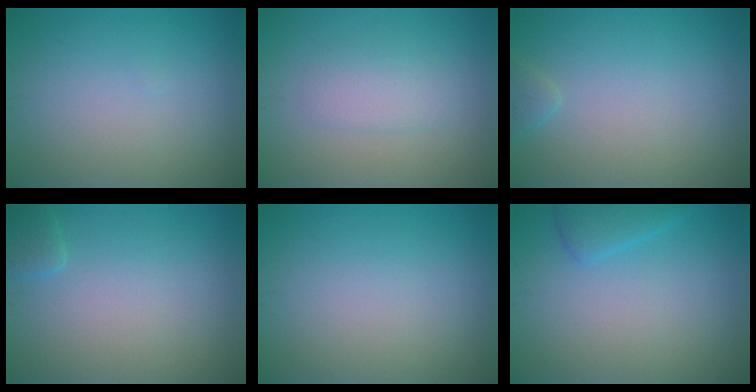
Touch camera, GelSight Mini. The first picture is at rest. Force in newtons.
{"total": 2.0, "press": 2.0, "slide": 0.1}
{"total": 1.0, "press": 1.0, "slide": 0.1}
{"total": 1.3, "press": 1.3, "slide": 0.1}
{"total": 0.0}
{"total": 2.0, "press": 2.0, "slide": 0.2}